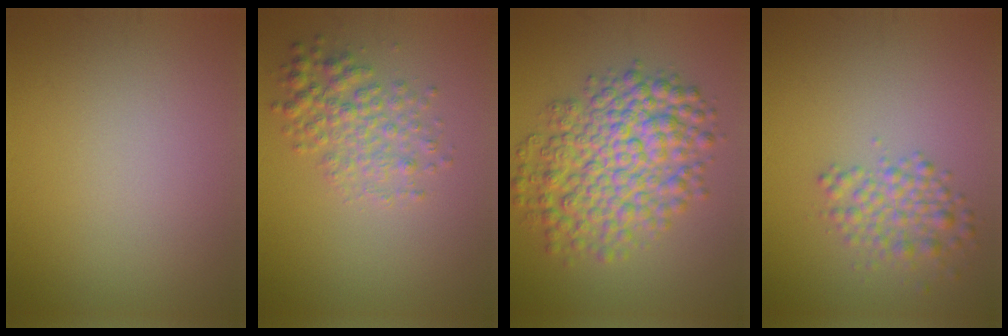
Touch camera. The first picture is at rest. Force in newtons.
{"total": 3.4, "press": 3.4, "slide": 0.1}
{"total": 8.0, "press": 8.0, "slide": 0.1}
{"total": 2.9, "press": 2.9, "slide": 0.1}